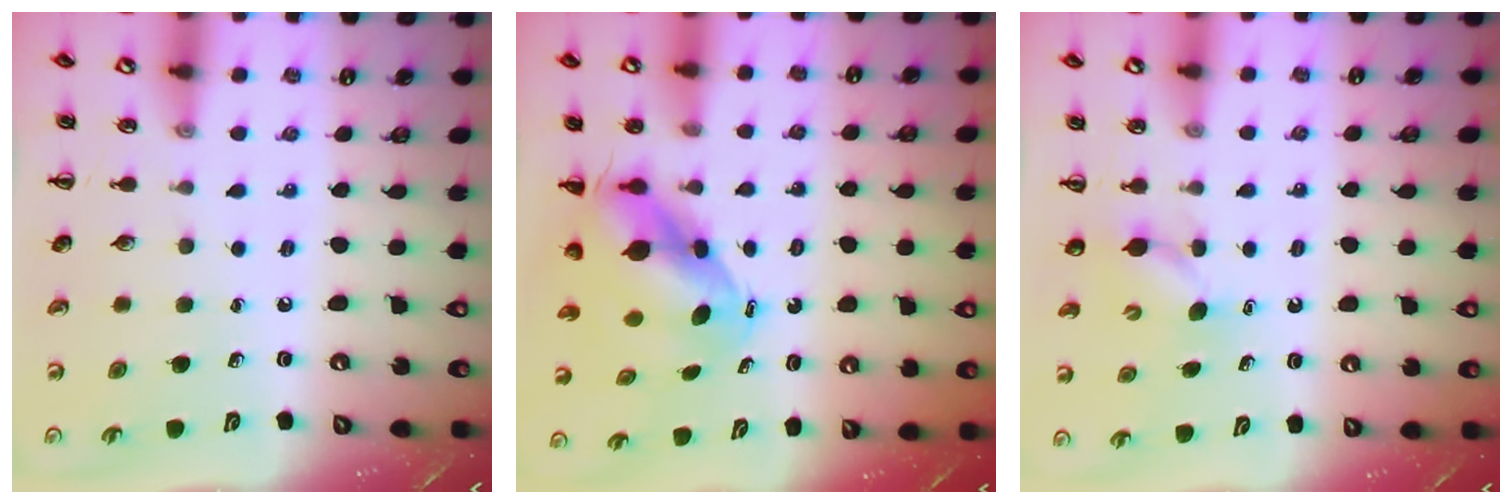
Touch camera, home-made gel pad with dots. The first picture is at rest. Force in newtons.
{"total": 6.4, "press": 6.2, "slide": 1.7}
{"total": 3.7, "press": 3.6, "slide": 1.0}